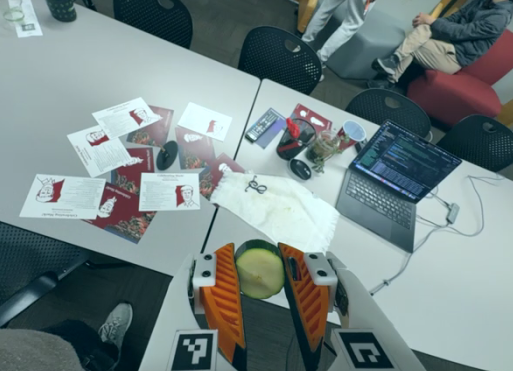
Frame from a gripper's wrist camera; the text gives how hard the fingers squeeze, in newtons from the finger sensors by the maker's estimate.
{"total": 12.0, "left": 11.8, "right": 12.2}